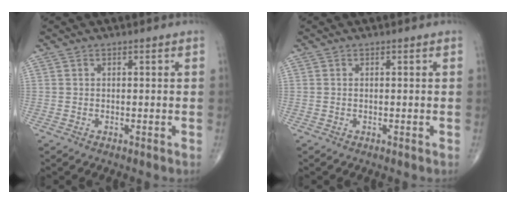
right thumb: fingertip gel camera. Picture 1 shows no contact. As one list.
[{"total": 0.0}]